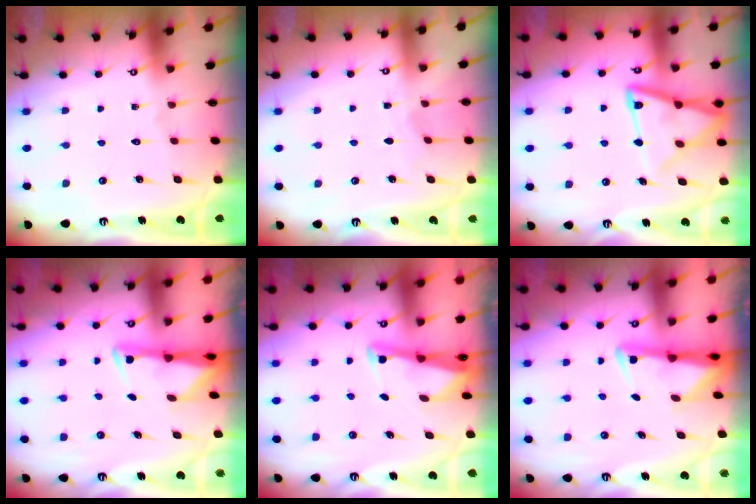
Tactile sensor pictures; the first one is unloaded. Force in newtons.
{"total": 2.8, "press": 2.8, "slide": 0.4}
{"total": 14.3, "press": 14.3, "slide": 1.2}
{"total": 3.0, "press": 2.9, "slide": 0.5}
{"total": 2.3, "press": 2.3, "slide": 0.2}
{"total": 2.7, "press": 2.6, "slide": 0.5}